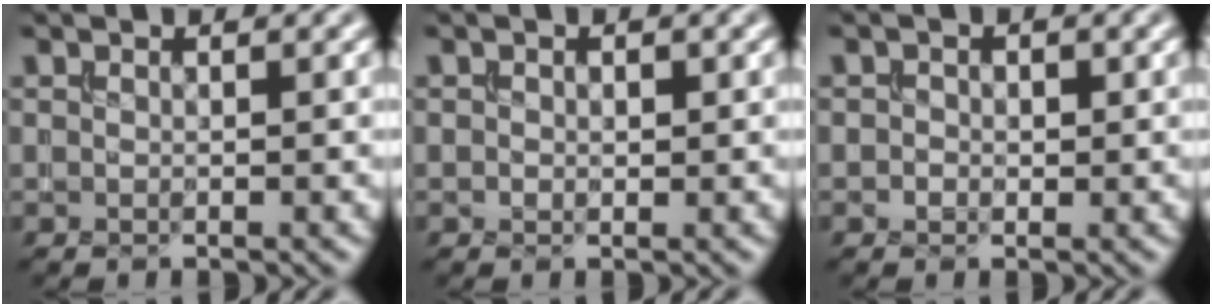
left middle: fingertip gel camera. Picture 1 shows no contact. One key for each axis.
{"total": 0.8, "fx": 0.1, "fy": 0.6, "fz": 0.6, "tx": -0.008, "ty": -0.002, "tz": 0.000}
{"total": 1.1, "fx": -0.1, "fy": 0.9, "fz": 0.6, "tx": -0.006, "ty": -0.004, "tz": -0.006}